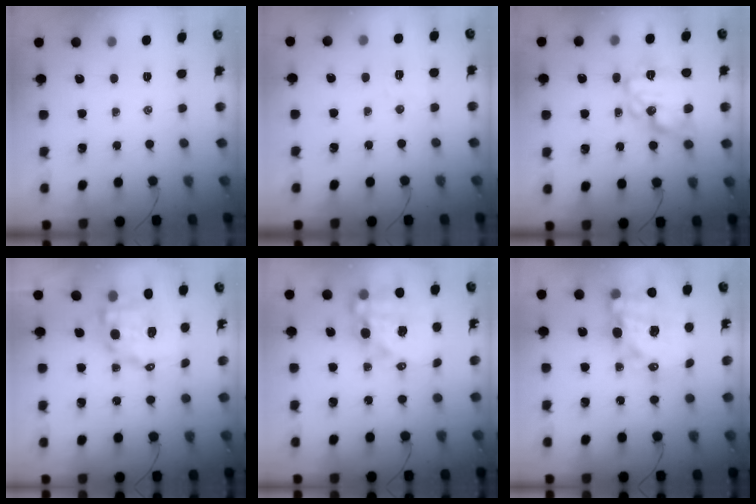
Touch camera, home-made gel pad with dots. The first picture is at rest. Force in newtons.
{"total": 3.0, "press": 2.8, "slide": 0.8}
{"total": 17.1, "press": 17.1, "slide": 1.1}
{"total": 10.1, "press": 9.8, "slide": 2.4}
{"total": 13.7, "press": 13.3, "slide": 3.2}
{"total": 18.4, "press": 18.0, "slide": 3.9}